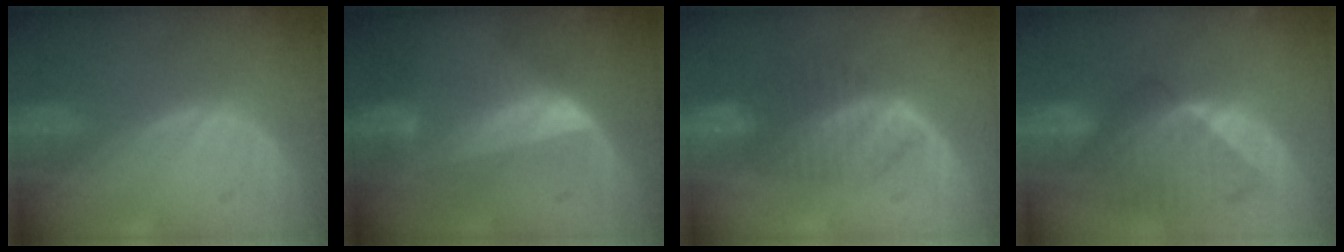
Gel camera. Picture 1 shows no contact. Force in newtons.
{"total": 6.3, "press": 6.2, "slide": 1.0}
{"total": 6.7, "press": 6.0, "slide": 2.9}
{"total": 8.9, "press": 8.1, "slide": 3.8}